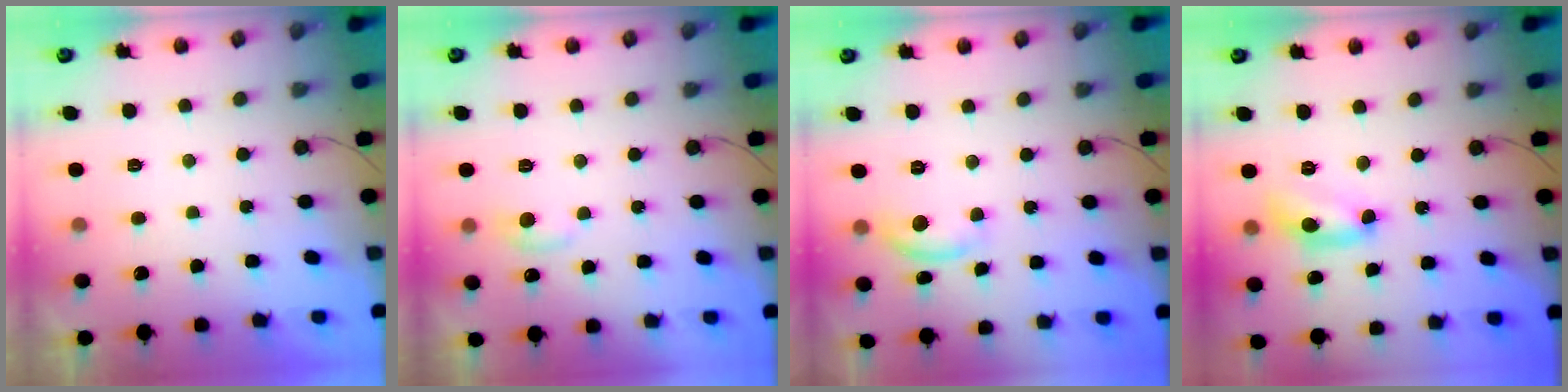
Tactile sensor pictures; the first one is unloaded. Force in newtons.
{"total": 5.5, "press": 5.5, "slide": 0.7}
{"total": 7.4, "press": 7.4, "slide": 0.5}
{"total": 10.7, "press": 10.6, "slide": 1.0}